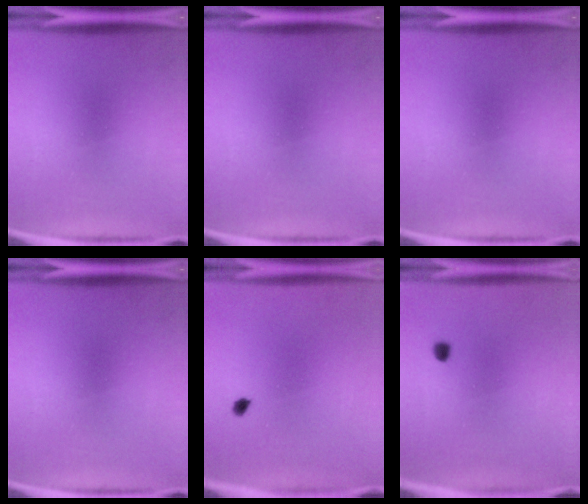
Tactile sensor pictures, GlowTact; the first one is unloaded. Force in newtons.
{"total": 0.0}
{"total": 0.0}
{"total": 0.0}
{"total": 1.1}
{"total": 1.0}